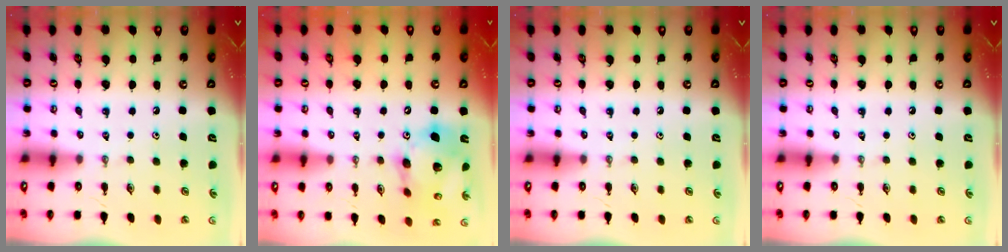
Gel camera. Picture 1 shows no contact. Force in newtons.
{"total": 16.8, "press": 16.5, "slide": 3.0}
{"total": 0.0}
{"total": 0.0}